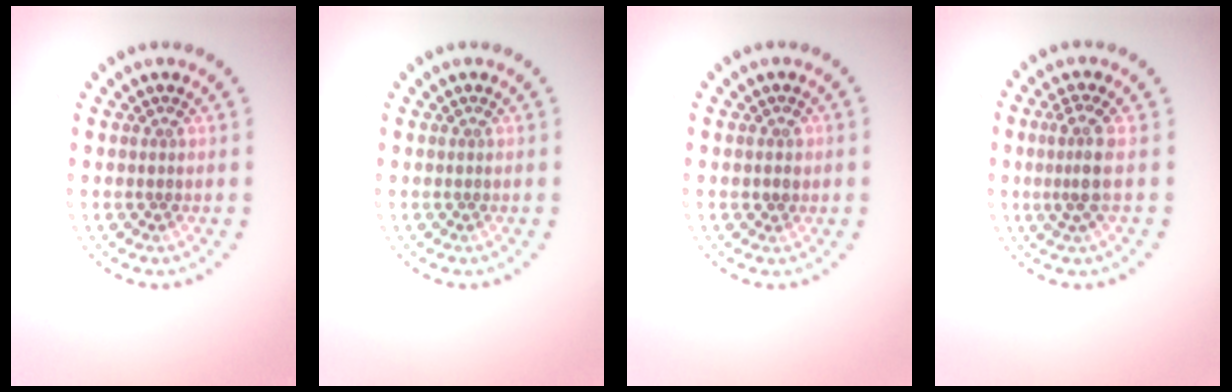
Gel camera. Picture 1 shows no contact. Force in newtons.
{"total": 0.0}
{"total": 0.6, "press": 0.6, "slide": 0.2}
{"total": 2.4, "press": 1.8, "slide": 1.7}